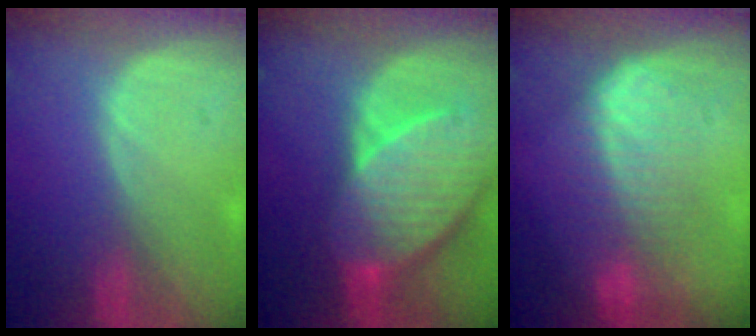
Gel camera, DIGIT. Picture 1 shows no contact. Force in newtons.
{"total": 10.5, "press": 9.3, "slide": 5.0}
{"total": 6.9, "press": 6.9, "slide": 0.5}